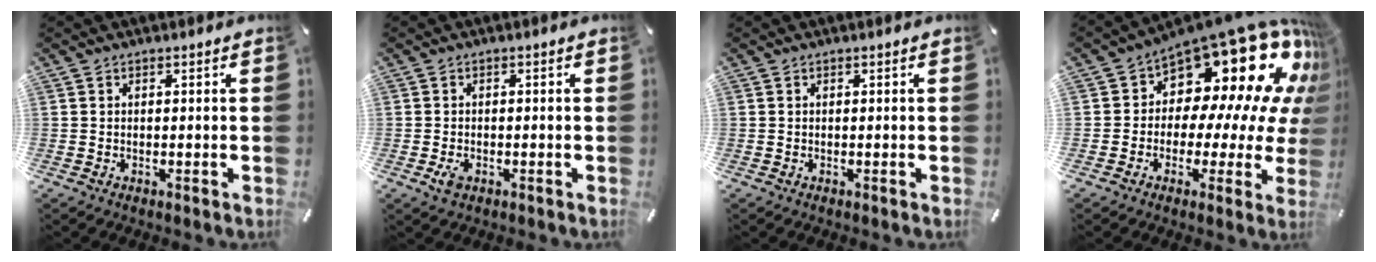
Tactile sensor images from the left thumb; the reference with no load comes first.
{"total": 2.4, "force": [-0.9, 1.4, 1.7], "torque": [-0.044, -0.002, -0.020]}
{"total": 0.0}
{"total": 21.6, "force": [11.2, 11.4, 14.4], "torque": [-0.216, -0.103, 0.194]}